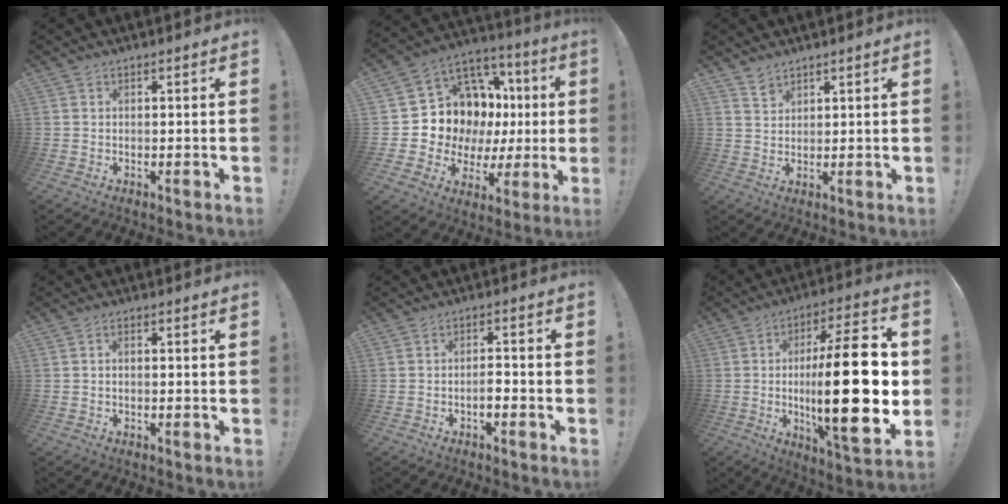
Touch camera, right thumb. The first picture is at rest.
{"total": 12.8, "force": [4.0, 10.8, 5.5], "torque": [-0.092, -0.047, 0.102]}
{"total": 3.2, "force": [2.7, 1.5, 0.7], "torque": [-0.001, -0.020, 0.049]}
{"total": 1.0, "force": [-0.4, 0.3, 0.8], "torque": [-0.015, 0.002, -0.007]}
{"total": 3.2, "force": [-1.7, 0.9, 2.6], "torque": [-0.042, 0.003, -0.029]}
{"total": 28.6, "force": [-0.8, 7.8, 27.5], "torque": [-0.455, -0.015, -0.015]}